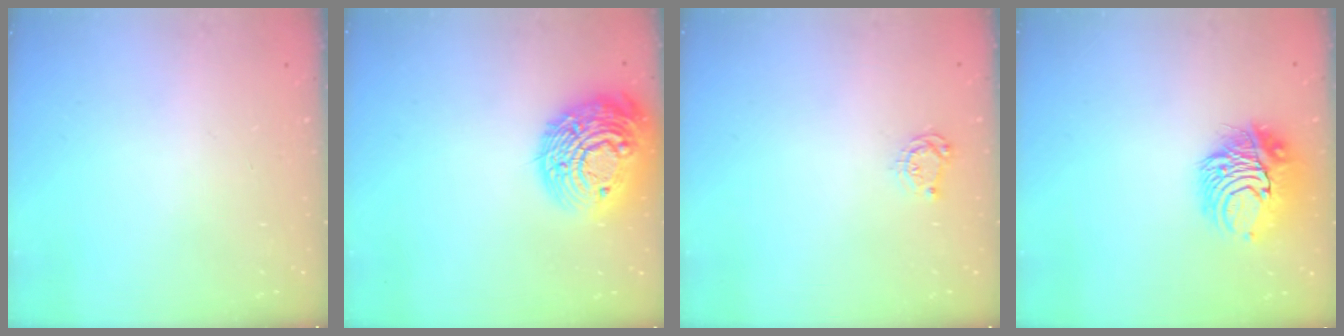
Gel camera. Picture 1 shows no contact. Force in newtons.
{"total": 21.7, "press": 21.6, "slide": 1.8}
{"total": 3.9, "press": 3.9, "slide": 0.5}
{"total": 10.4, "press": 10.4, "slide": 0.6}